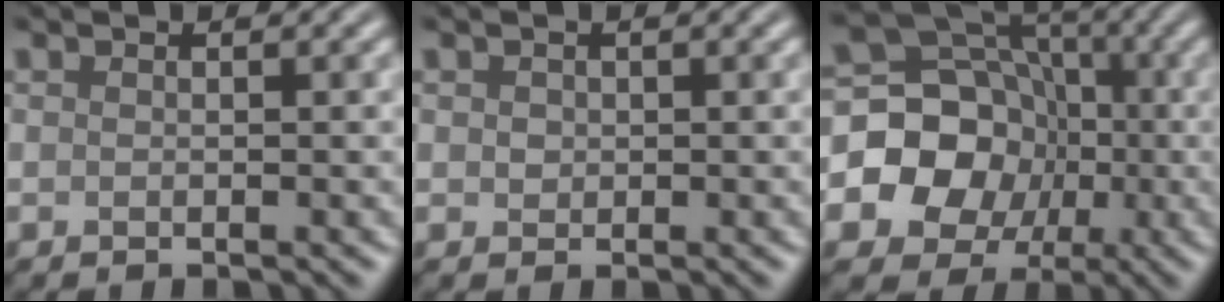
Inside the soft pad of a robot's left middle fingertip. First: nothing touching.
{"total": 1.3, "force": [0.5, 1.1, 0.5], "torque": [-0.002, 0.011, -0.003]}
{"total": 12.0, "force": [-1.3, 10.8, 5.2], "torque": [-0.100, 0.019, -0.049]}